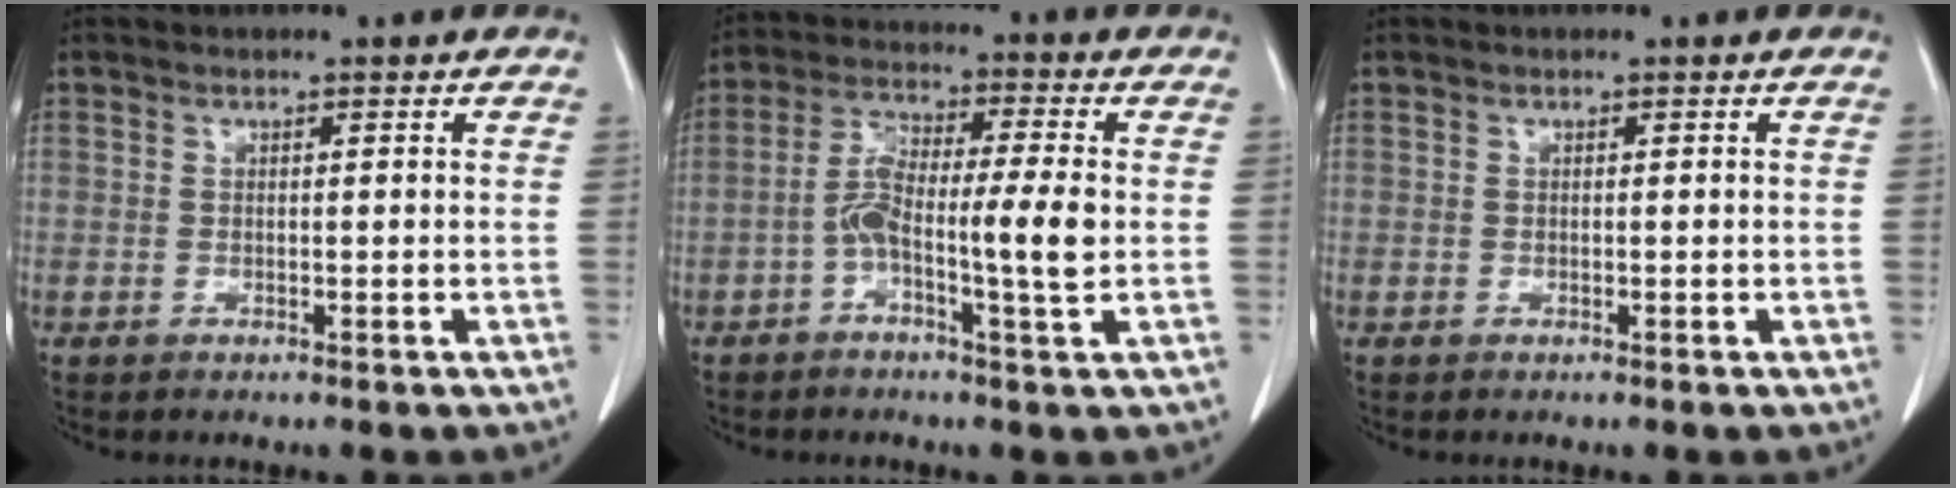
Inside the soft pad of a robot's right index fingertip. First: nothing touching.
{"total": 8.9, "force": [-1.7, 0.7, 8.7], "torque": [-0.164, 0.015, -0.036]}
{"total": 0.0}